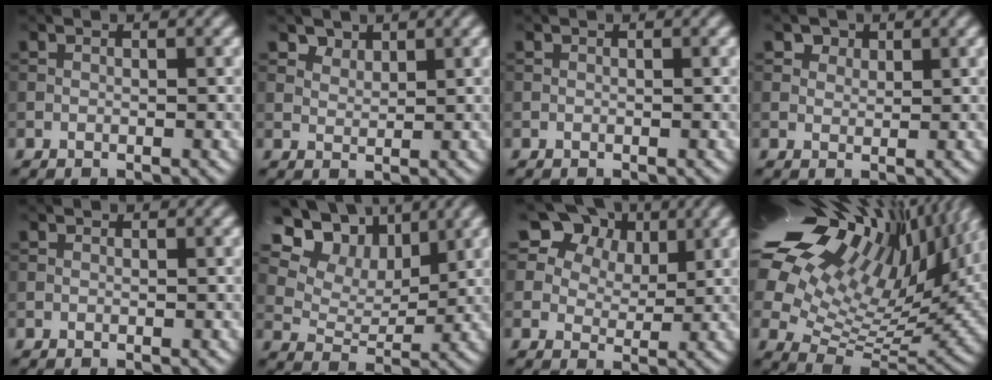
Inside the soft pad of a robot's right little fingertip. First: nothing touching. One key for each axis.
{"total": 1.7, "fx": 1.4, "fy": 0.9, "fz": 0.3, "tx": -0.013, "ty": -0.009, "tz": 0.033}
{"total": 0.0}
{"total": 2.5, "fx": 1.7, "fy": 1.6, "fz": 0.9, "tx": -0.021, "ty": -0.014, "tz": 0.033}
{"total": 0.0}
{"total": 12.1, "fx": 7.0, "fy": 7.5, "fz": 6.2, "tx": -0.127, "ty": 0.019, "tz": 0.126}
{"total": 13.5, "fx": 8.2, "fy": 8.9, "fz": 5.8, "tx": -0.128, "ty": 0.030, "tz": 0.141}
{"total": 20.1, "fx": 10.7, "fy": 9.5, "fz": 14.1, "tx": -0.261, "ty": 0.041, "tz": 0.171}